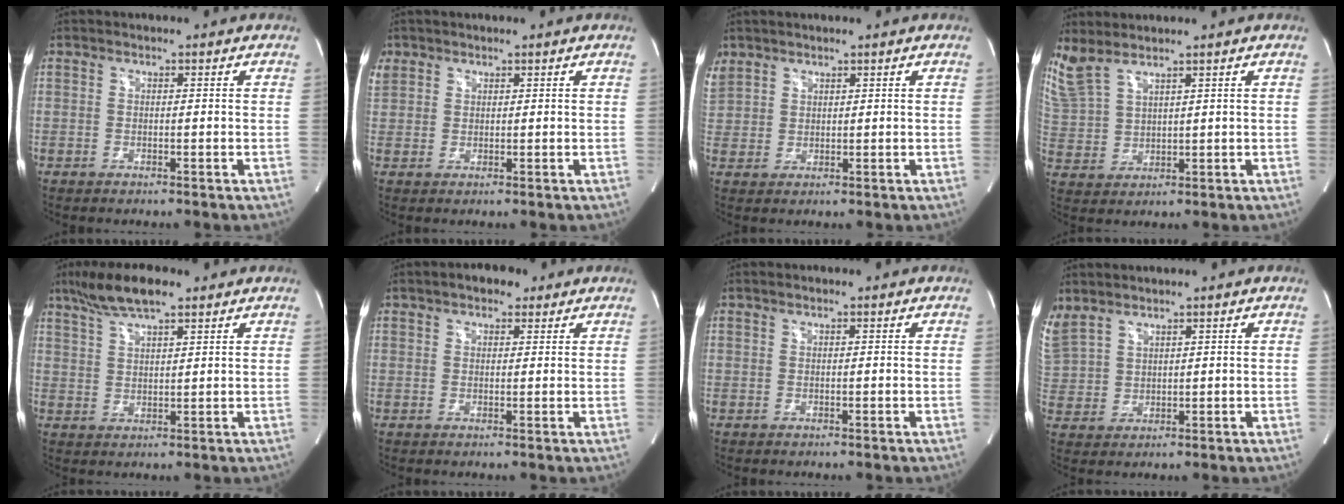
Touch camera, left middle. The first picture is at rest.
{"total": 6.4, "force": [2.6, 5.5, 2.0], "torque": [-0.086, 0.025, 0.059]}
{"total": 7.8, "force": [4.2, 6.2, 2.2], "torque": [-0.093, 0.024, 0.096]}
{"total": 7.3, "force": [6.2, 2.1, 3.3], "torque": [-0.098, 0.006, 0.150]}
{"total": 8.1, "force": [6.0, 1.6, 5.3], "torque": [-0.107, 0.018, 0.109]}
{"total": 4.0, "force": [2.6, 2.0, 2.3], "torque": [-0.037, 0.016, 0.040]}
{"total": 0.5, "force": [0.4, 0.1, 0.4], "torque": [-0.009, 0.007, 0.007]}
{"total": 7.8, "force": [5.7, 4.6, 2.7], "torque": [-0.097, 0.012, 0.134]}